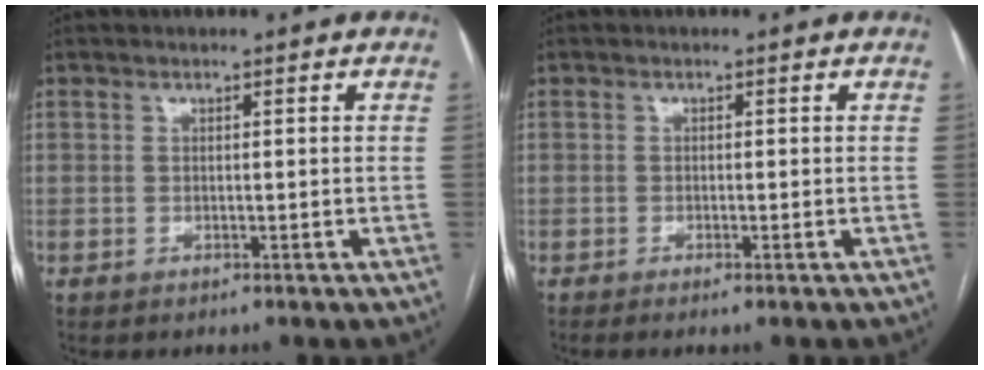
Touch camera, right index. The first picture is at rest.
{"total": 1.1, "force": [-0.7, -0.1, 0.8], "torque": [-0.016, -0.001, -0.011]}